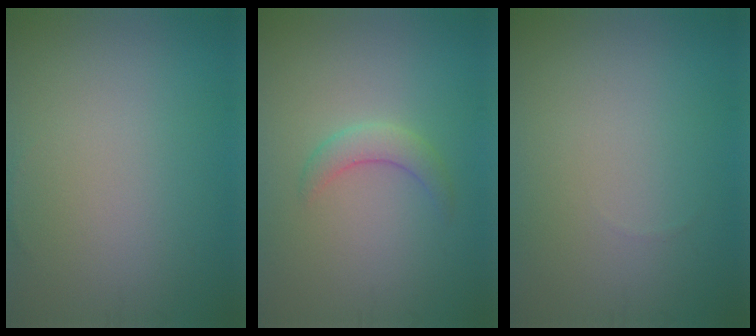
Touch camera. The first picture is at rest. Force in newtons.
{"total": 2.0, "press": 2.0, "slide": 0.1}
{"total": 0.0}